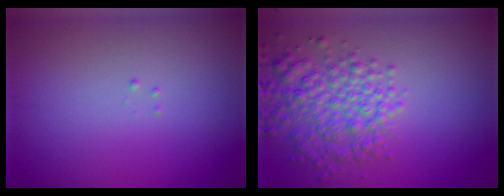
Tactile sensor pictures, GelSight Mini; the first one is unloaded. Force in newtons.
{"total": 5.2, "press": 5.2, "slide": 0.1}